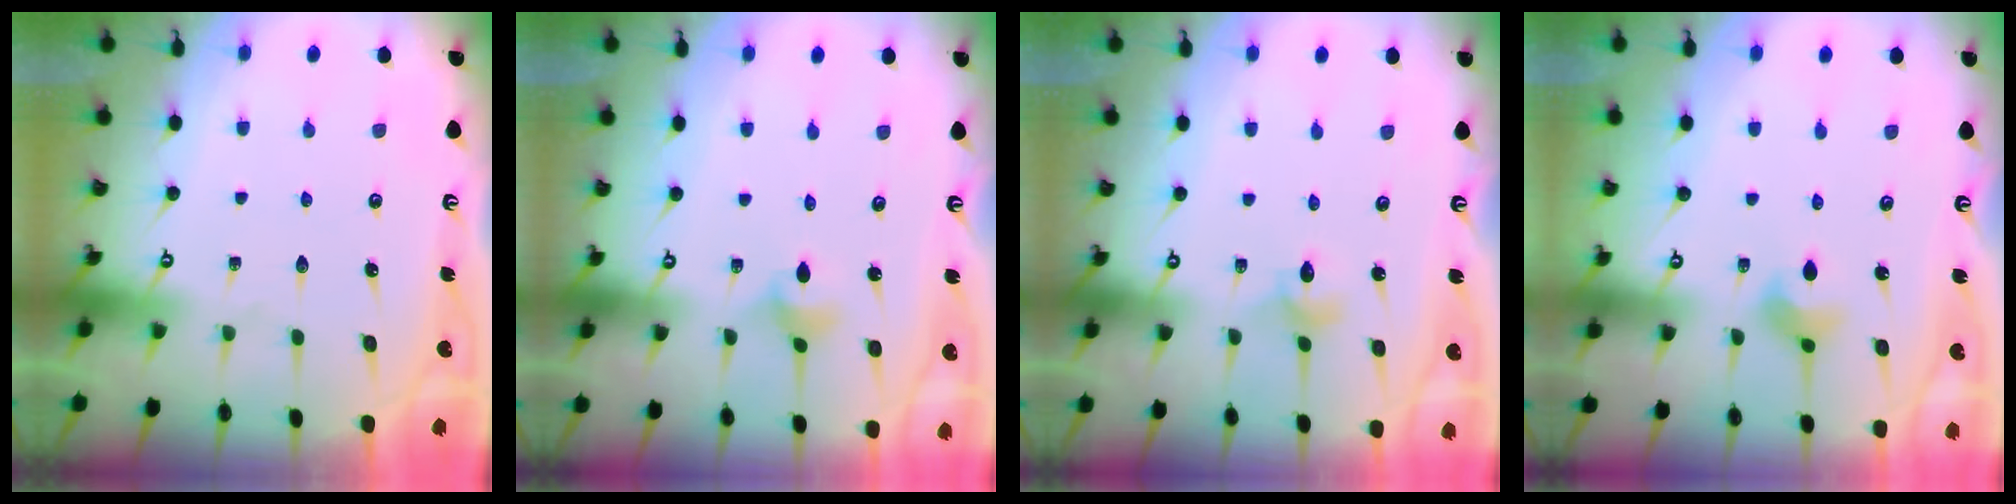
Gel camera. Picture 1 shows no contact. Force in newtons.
{"total": 3.0, "press": 2.9, "slide": 0.6}
{"total": 3.3, "press": 3.3, "slide": 0.3}
{"total": 6.9, "press": 6.7, "slide": 1.9}